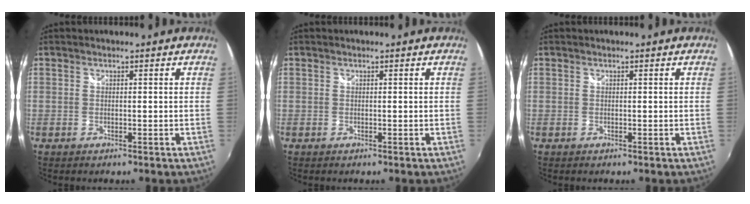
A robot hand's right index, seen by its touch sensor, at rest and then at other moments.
{"total": 0.0}
{"total": 0.0}